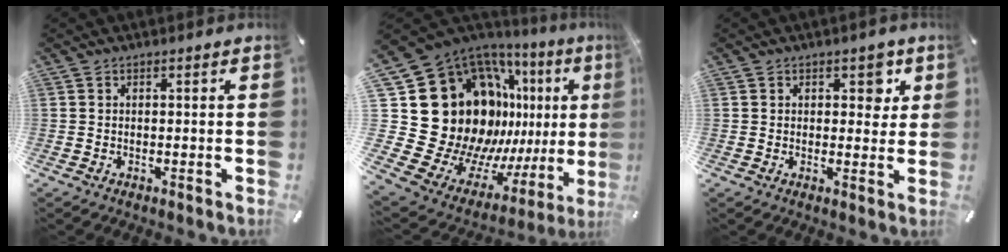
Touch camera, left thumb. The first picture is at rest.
{"total": 31.4, "force": [6.4, 23.4, 20.0], "torque": [-0.329, -0.124, 0.200]}
{"total": 5.0, "force": [2.1, 3.4, 3.0], "torque": [-0.019, -0.007, 0.026]}